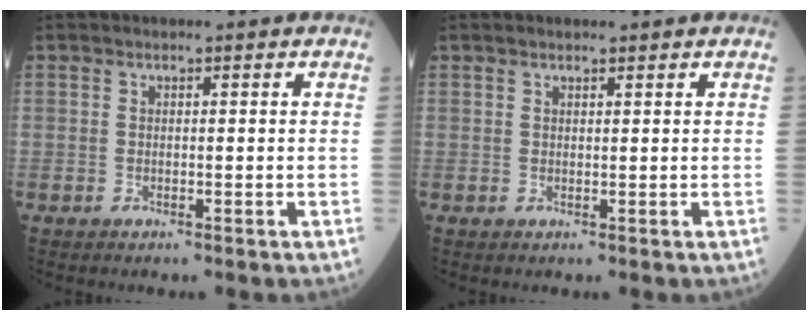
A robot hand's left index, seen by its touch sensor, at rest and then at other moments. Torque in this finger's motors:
{"motor_torque": [-0.14, -0.11, 0.06, 0.02]}